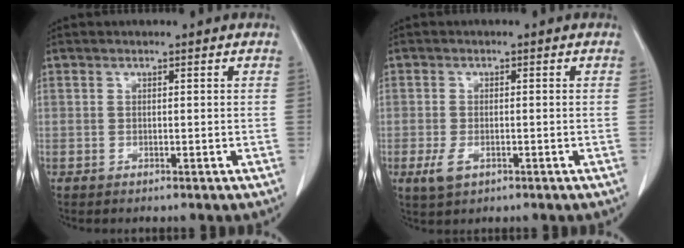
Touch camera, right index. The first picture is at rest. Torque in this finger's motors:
{"motor_torque": [0.06, -0.21, -0.35, -0.17]}